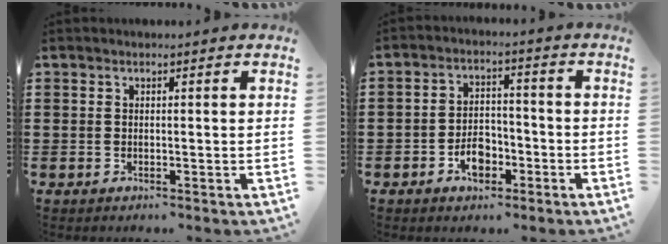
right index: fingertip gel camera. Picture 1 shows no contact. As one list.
[{"total": 4.7, "force": [-2.3, 3.0, 2.8], "torque": [-0.041, 0.004, -0.043]}]